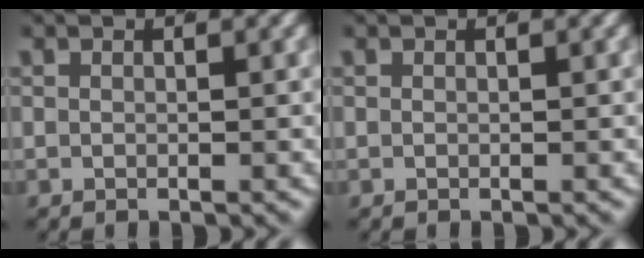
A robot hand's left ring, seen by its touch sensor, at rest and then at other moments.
{"total": 0.0}